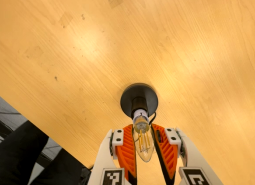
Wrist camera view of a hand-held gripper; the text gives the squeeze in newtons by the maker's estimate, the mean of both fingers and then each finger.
{"total": 12.2, "left": 12.2, "right": 12.2}